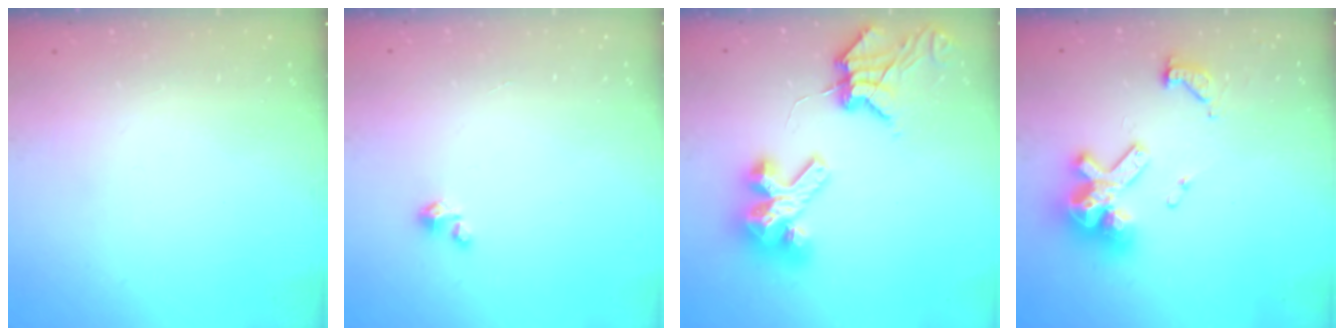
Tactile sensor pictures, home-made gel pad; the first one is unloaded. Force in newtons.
{"total": 1.8, "press": 1.8, "slide": 0.1}
{"total": 11.8, "press": 11.7, "slide": 1.3}
{"total": 12.9, "press": 12.8, "slide": 1.4}